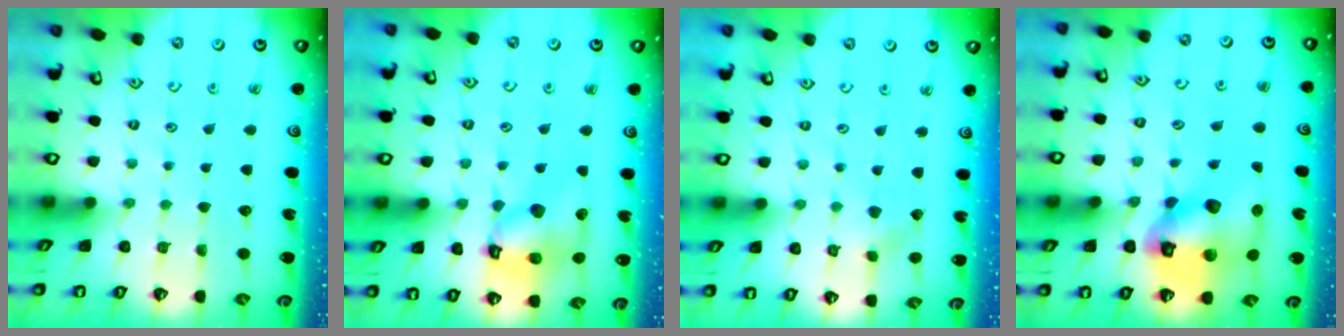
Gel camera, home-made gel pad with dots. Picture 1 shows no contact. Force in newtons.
{"total": 14.4, "press": 14.3, "slide": 1.8}
{"total": 3.0, "press": 3.0, "slide": 0.4}
{"total": 17.4, "press": 17.2, "slide": 2.4}